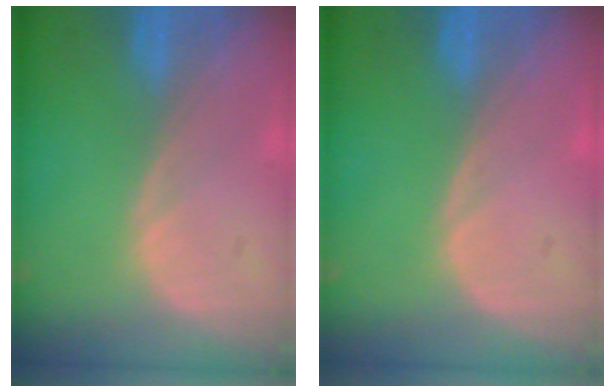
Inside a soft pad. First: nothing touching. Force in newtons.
{"total": 0.0}